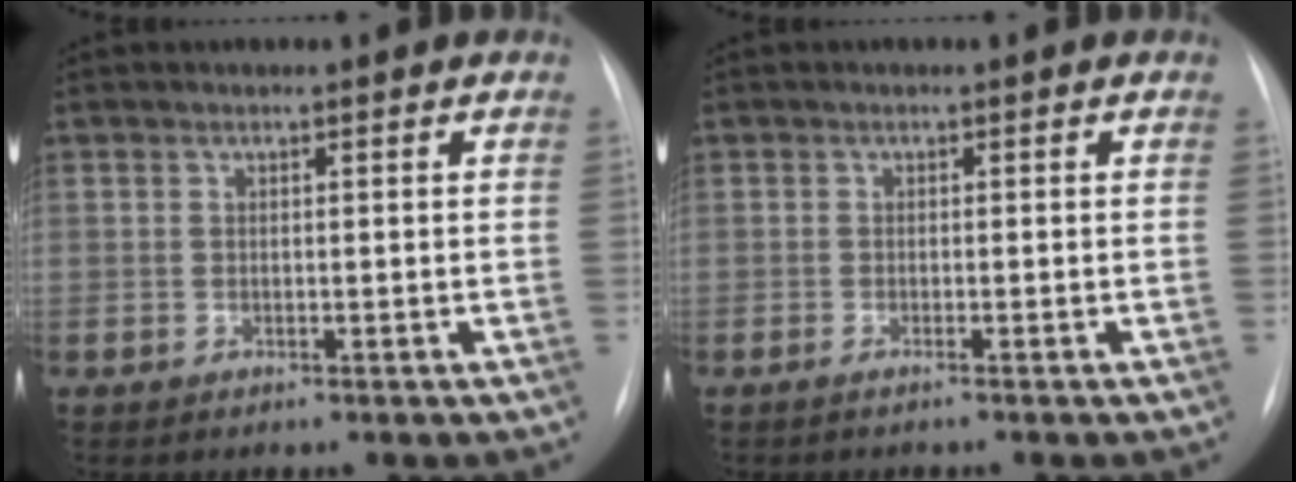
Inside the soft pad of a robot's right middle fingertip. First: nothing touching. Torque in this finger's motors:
{"motor_torque": [0.80, -1.04, 0.05, 0.00]}